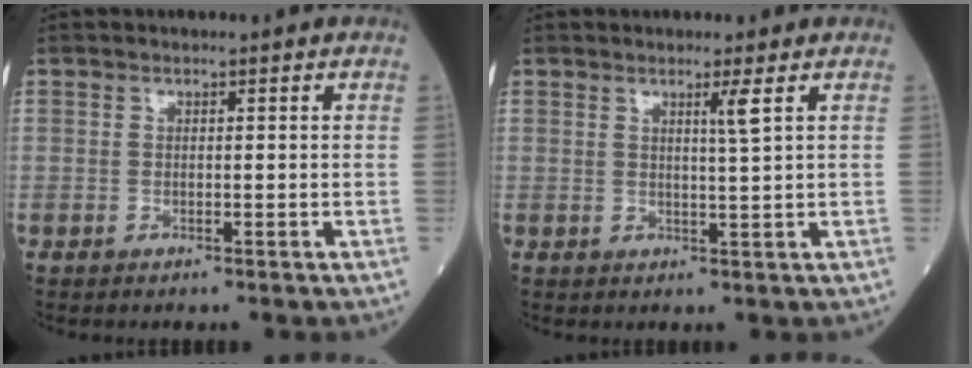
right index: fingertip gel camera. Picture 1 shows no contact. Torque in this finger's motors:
{"motor_torque": [0.04, 0.08, 0.01, 0.01]}